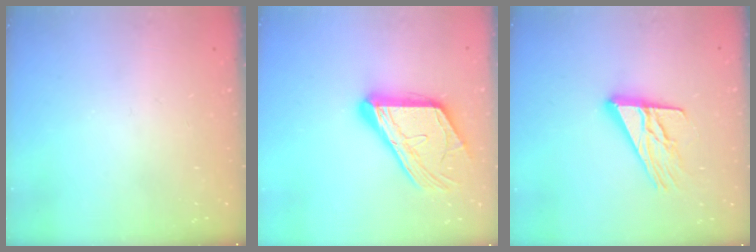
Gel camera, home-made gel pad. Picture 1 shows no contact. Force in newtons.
{"total": 17.1, "press": 17.0, "slide": 1.6}
{"total": 13.9, "press": 13.9, "slide": 1.1}